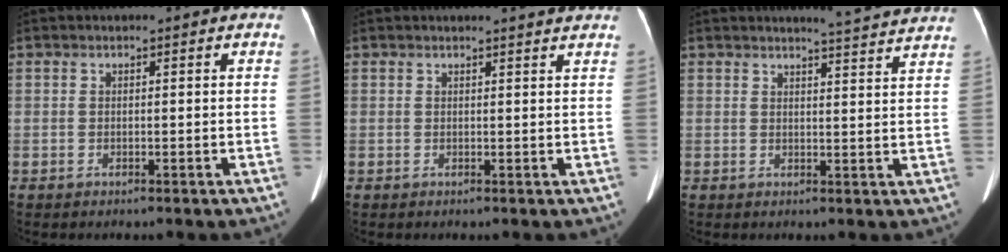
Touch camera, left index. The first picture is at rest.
{"total": 2.9, "force": [2.8, -0.3, 0.7], "torque": [-0.012, -0.003, 0.024]}
{"total": 7.4, "force": [7.2, -0.7, 1.5], "torque": [-0.032, -0.012, 0.074]}